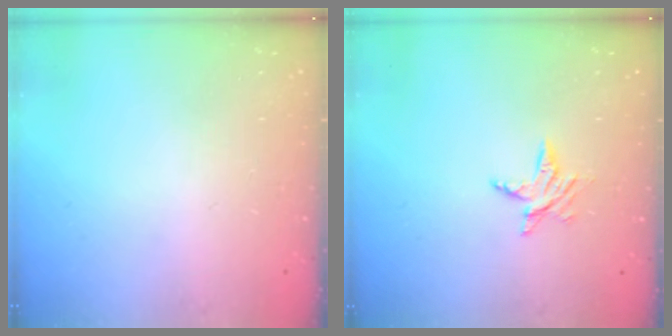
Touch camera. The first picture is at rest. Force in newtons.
{"total": 5.5, "press": 5.5, "slide": 0.5}